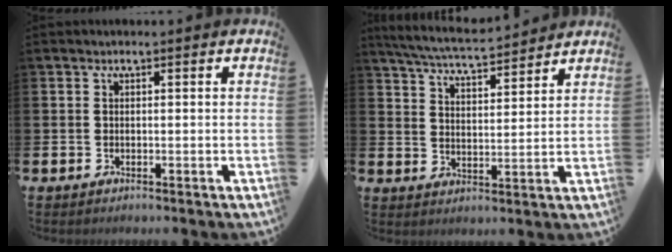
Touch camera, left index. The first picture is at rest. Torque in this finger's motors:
{"motor_torque": [0.77, -0.83, 0.23, 0.11]}